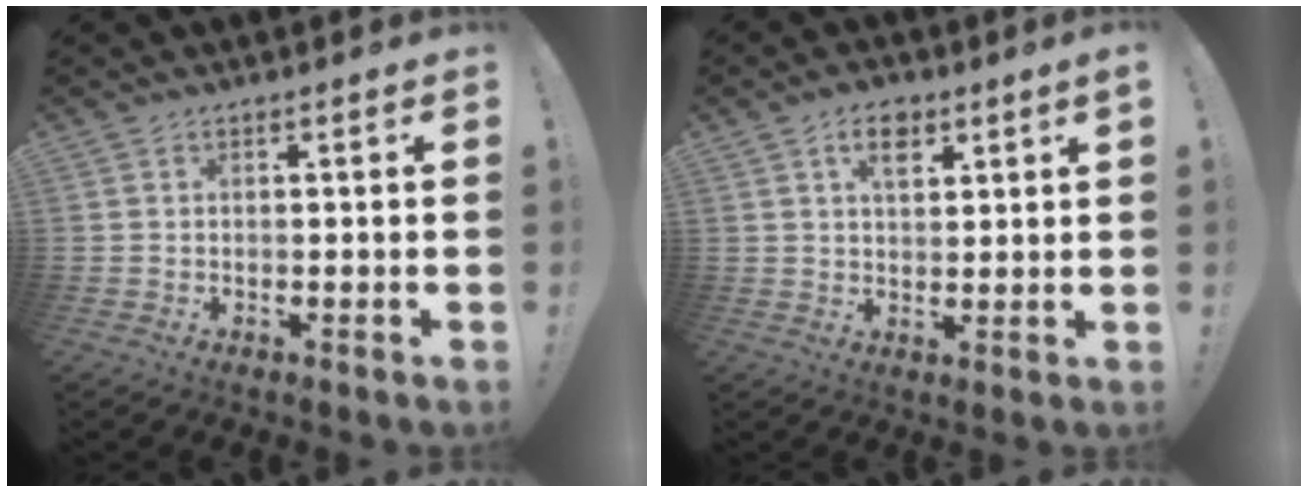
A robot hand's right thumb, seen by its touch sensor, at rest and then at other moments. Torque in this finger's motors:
{"motor_torque": [0.00, 0.00, 0.05, 0.04, 0.00]}